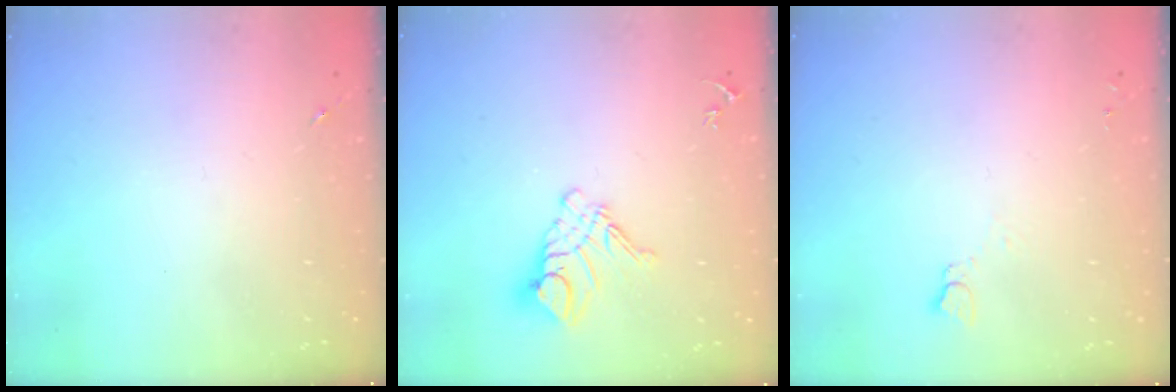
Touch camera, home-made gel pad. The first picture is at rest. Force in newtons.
{"total": 12.1, "press": 12.0, "slide": 1.2}
{"total": 2.7, "press": 2.7, "slide": 0.3}